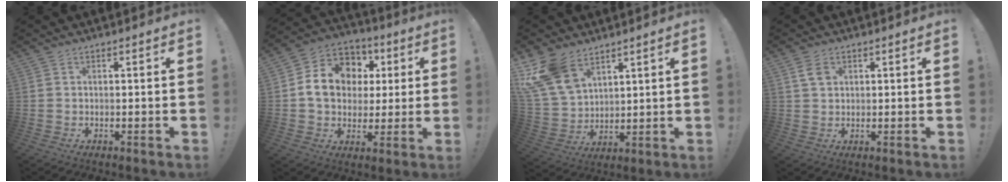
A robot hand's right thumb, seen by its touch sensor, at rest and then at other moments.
{"total": 13.9, "force": [2.2, 11.6, 7.3], "torque": [-0.096, -0.002, 0.051]}
{"total": 14.7, "force": [9.5, 8.5, 7.3], "torque": [-0.158, -0.055, 0.185]}
{"total": 3.7, "force": [1.6, 2.8, 1.8], "torque": [-0.016, -0.005, 0.028]}